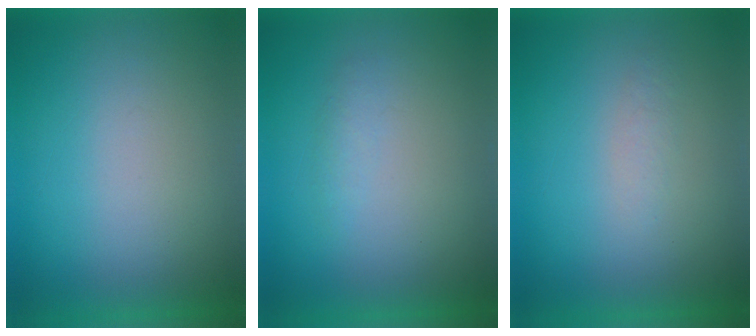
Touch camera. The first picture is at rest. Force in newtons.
{"total": 1.3}
{"total": 1.3}